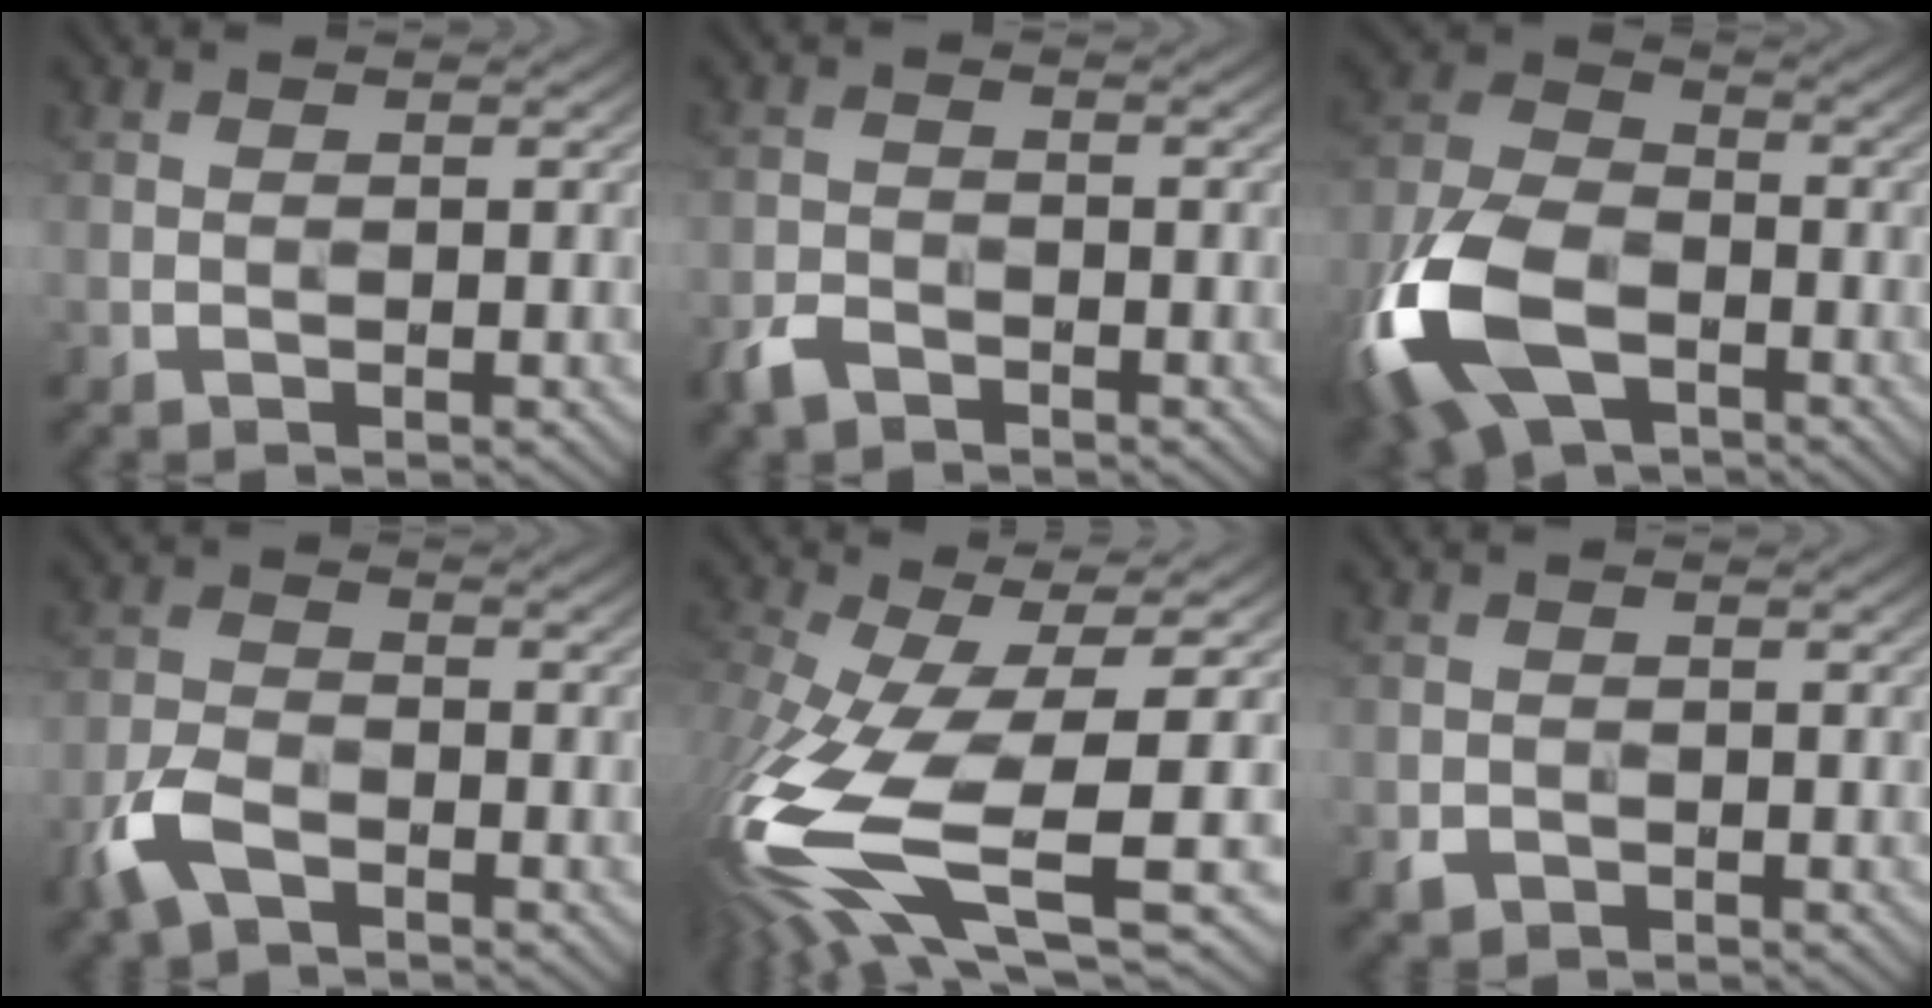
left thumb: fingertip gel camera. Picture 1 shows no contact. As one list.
[{"total": 3.1, "force": [-2.3, 1.6, 1.3], "torque": [-0.029, -0.005, -0.057]}, {"total": 17.7, "force": [-7.7, 10.6, 11.9], "torque": [-0.309, -0.039, -0.162]}, {"total": 6.0, "force": [-3.6, 3.0, 3.8], "torque": [-0.090, -0.005, -0.085]}, {"total": 15.9, "force": [-4.4, 6.0, 14.1], "torque": [-0.343, -0.030, -0.063]}, {"total": 1.4, "force": [-0.9, 1.0, 0.5], "torque": [-0.008, -0.003, -0.019]}]